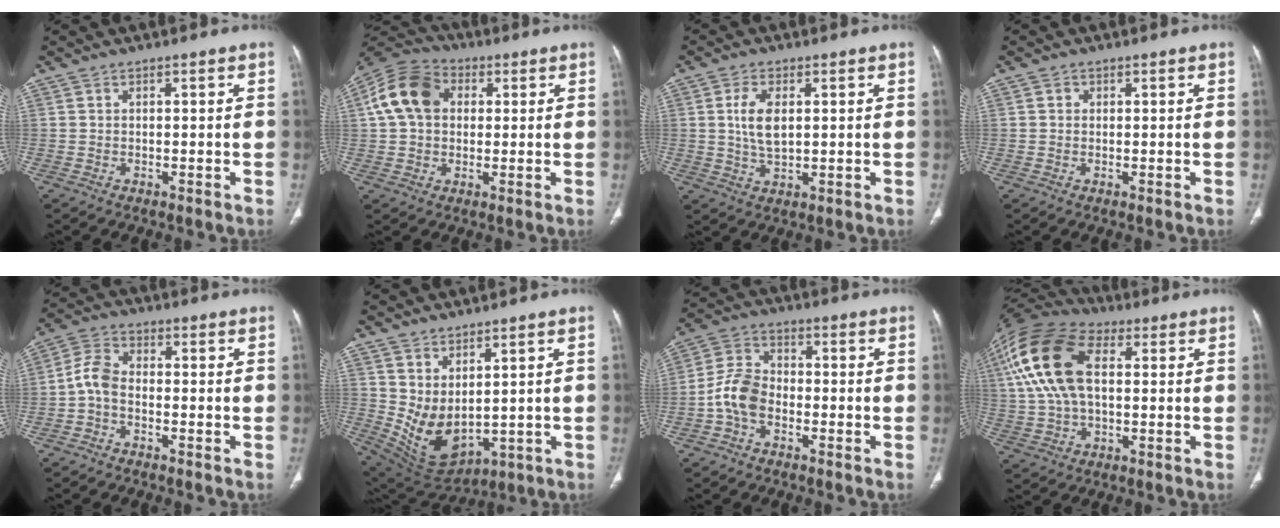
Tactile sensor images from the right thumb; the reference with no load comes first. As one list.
[{"total": 12.0, "force": [2.4, 9.0, 7.6], "torque": [-0.132, 0.023, 0.033]}, {"total": 6.0, "force": [1.2, 3.1, 5.1], "torque": [-0.099, -0.006, 0.025]}, {"total": 0.7, "force": [0.2, 0.6, 0.0], "torque": [0.005, 0.002, 0.004]}, {"total": 4.8, "force": [-1.4, 2.9, 3.6], "torque": [-0.074, 0.021, -0.039]}, {"total": 9.7, "force": [2.7, 5.3, 7.7], "torque": [-0.132, -0.032, 0.082]}, {"total": 7.2, "force": [-2.4, 4.8, 4.8], "torque": [-0.087, 0.026, -0.059]}, {"total": 17.9, "force": [4.0, 10.1, 14.3], "torque": [-0.301, 0.021, 0.067]}]